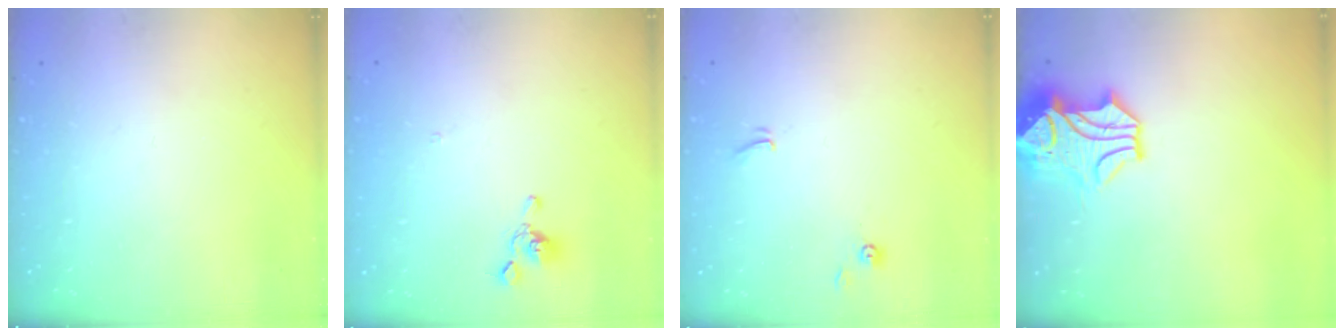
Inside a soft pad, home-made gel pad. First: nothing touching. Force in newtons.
{"total": 1.5, "press": 1.3, "slide": 0.7}
{"total": 1.1, "press": 1.1, "slide": 0.2}
{"total": 1.0, "press": 0.3, "slide": 1.0}